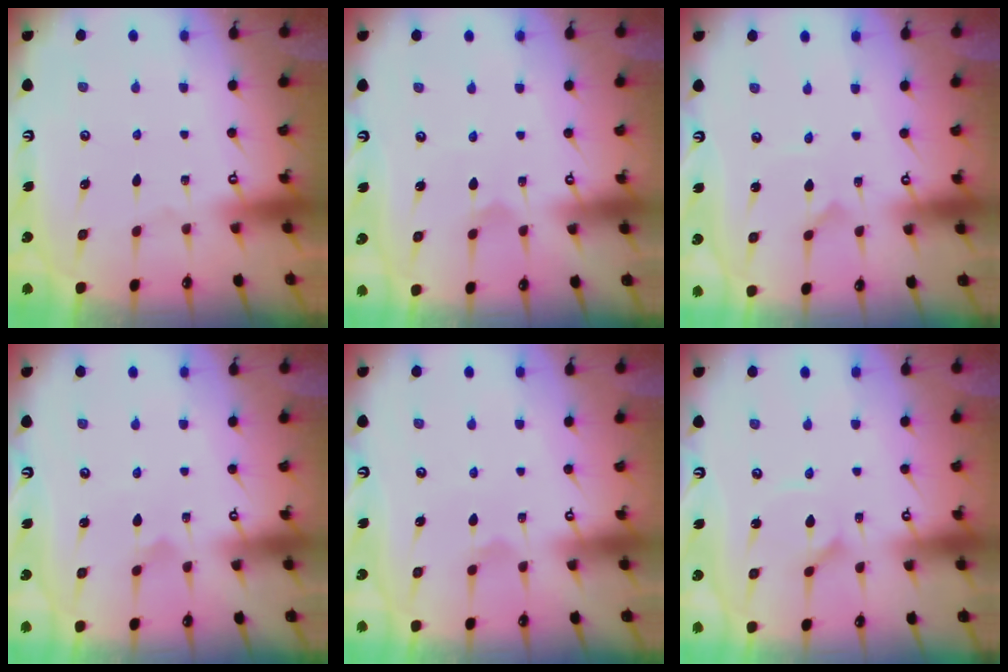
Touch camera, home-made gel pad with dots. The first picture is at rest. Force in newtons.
{"total": 2.9, "press": 2.9, "slide": 0.3}
{"total": 0.0}
{"total": 1.8, "press": 1.8, "slide": 0.1}
{"total": 2.8, "press": 2.8, "slide": 0.6}
{"total": 1.8, "press": 1.8, "slide": 0.3}